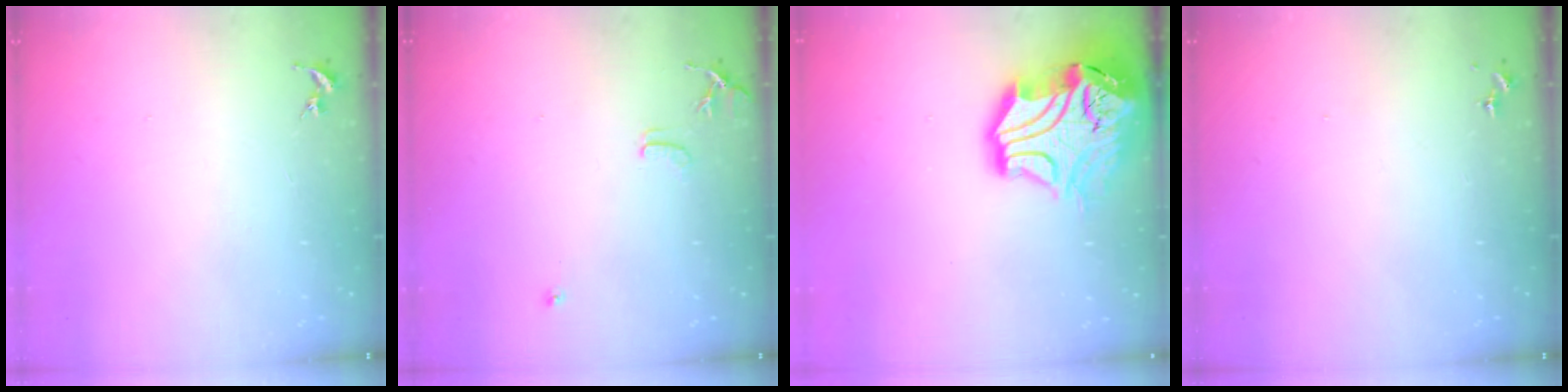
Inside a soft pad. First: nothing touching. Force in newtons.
{"total": 7.9, "press": 7.9, "slide": 0.7}
{"total": 19.5, "press": 19.3, "slide": 2.9}
{"total": 0.0}